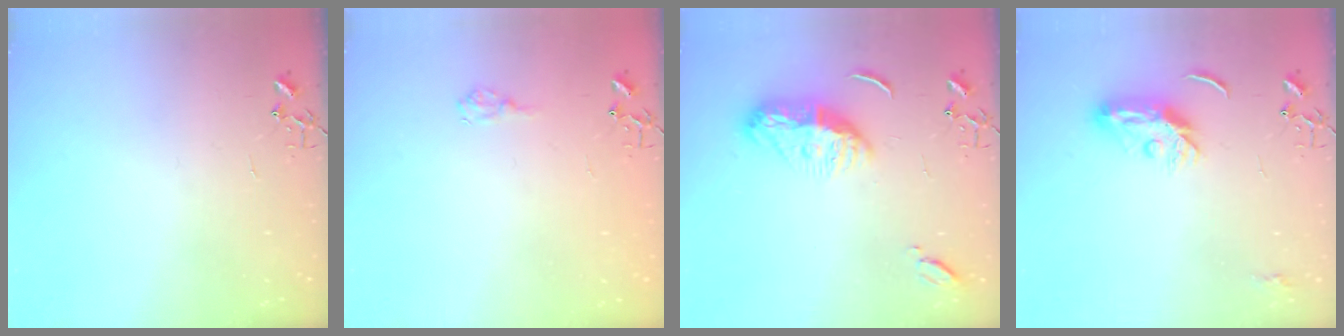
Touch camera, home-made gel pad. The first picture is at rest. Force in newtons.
{"total": 6.8, "press": 6.8, "slide": 0.9}
{"total": 11.6, "press": 11.6, "slide": 1.0}
{"total": 7.7, "press": 7.7, "slide": 0.2}